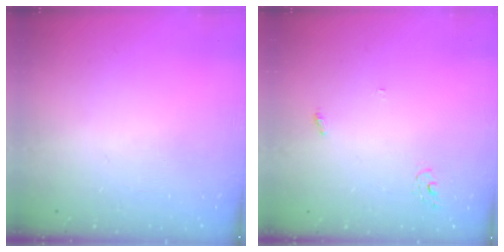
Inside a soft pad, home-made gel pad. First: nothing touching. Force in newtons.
{"total": 2.8, "press": 2.8, "slide": 0.2}